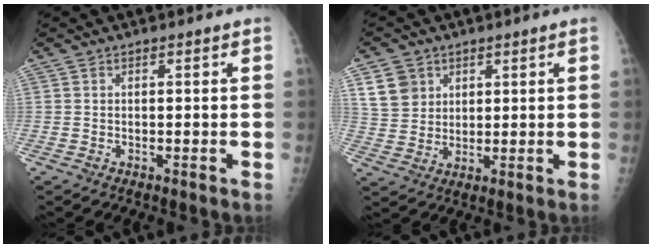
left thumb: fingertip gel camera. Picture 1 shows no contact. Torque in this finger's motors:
{"motor_torque": [0.48, 0.40, 0.00, -0.02, 0.03]}